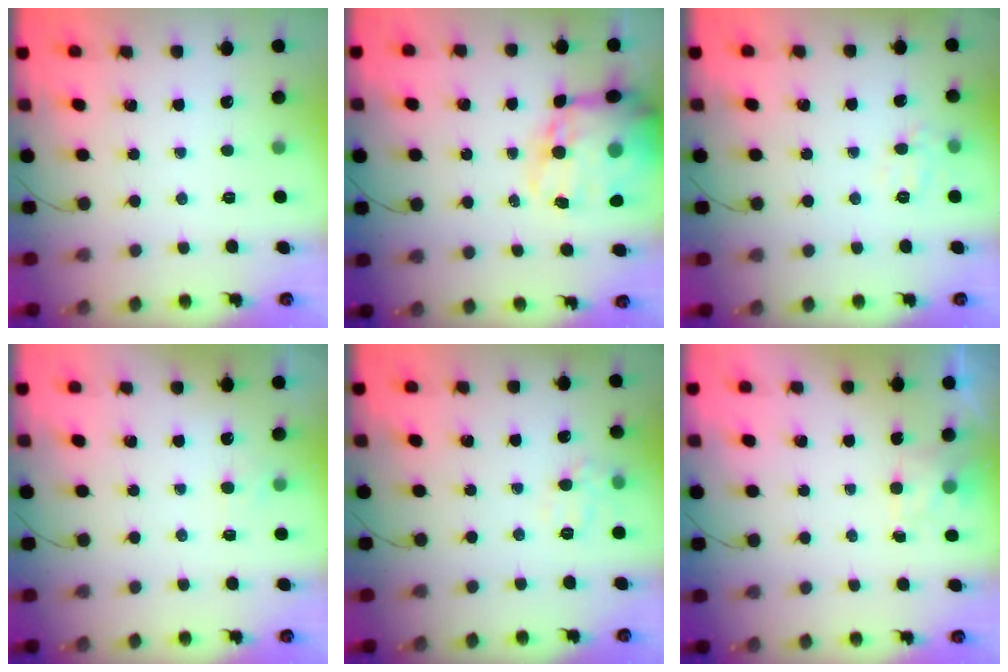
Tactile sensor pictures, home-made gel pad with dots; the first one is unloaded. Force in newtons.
{"total": 20.3, "press": 19.7, "slide": 4.8}
{"total": 7.4, "press": 7.3, "slide": 1.2}
{"total": 3.3, "press": 3.1, "slide": 1.2}
{"total": 8.6, "press": 8.5, "slide": 1.3}
{"total": 2.2, "press": 1.8, "slide": 1.3}